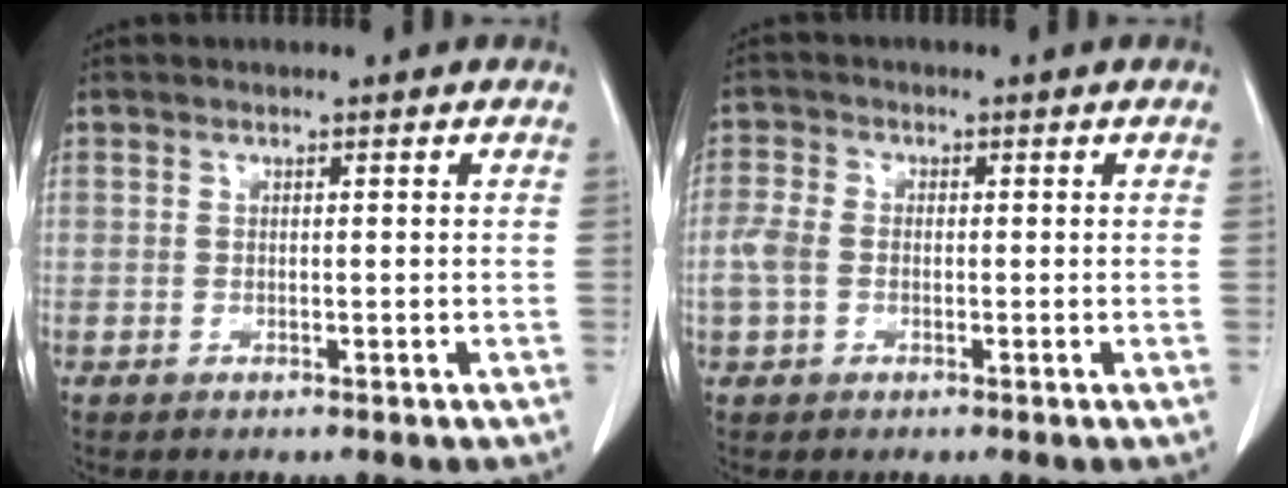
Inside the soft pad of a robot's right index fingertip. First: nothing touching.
{"total": 3.5, "force": [-0.6, 2.5, 2.4], "torque": [-0.074, 0.010, -0.015]}